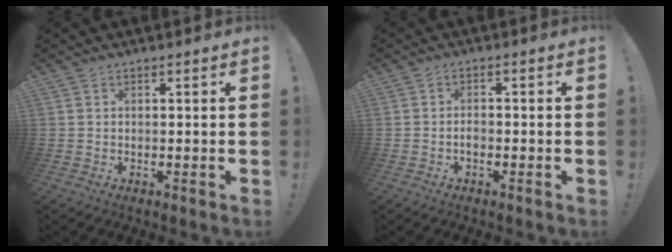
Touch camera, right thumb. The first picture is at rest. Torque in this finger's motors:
{"motor_torque": [0.26, -0.08, 0.10, -0.08, 0.00]}